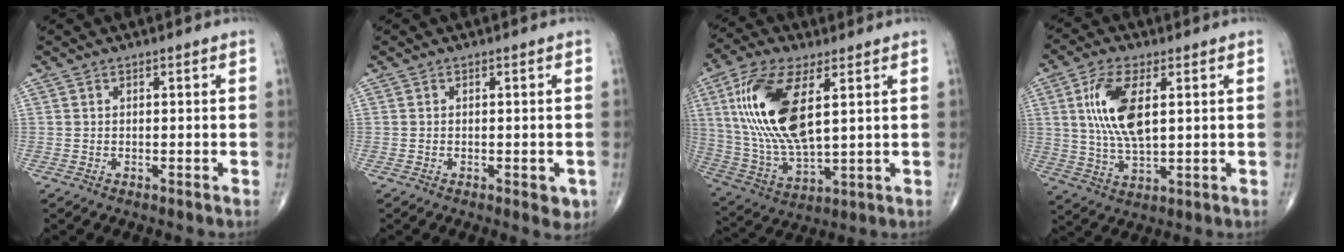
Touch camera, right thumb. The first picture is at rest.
{"total": 2.6, "force": [-0.9, 1.3, 2.1], "torque": [-0.013, -0.002, -0.009]}
{"total": 19.1, "force": [5.1, 8.1, 16.6], "torque": [-0.346, -0.018, 0.100]}
{"total": 11.5, "force": [2.7, 5.0, 10.0], "torque": [-0.200, -0.009, 0.055]}